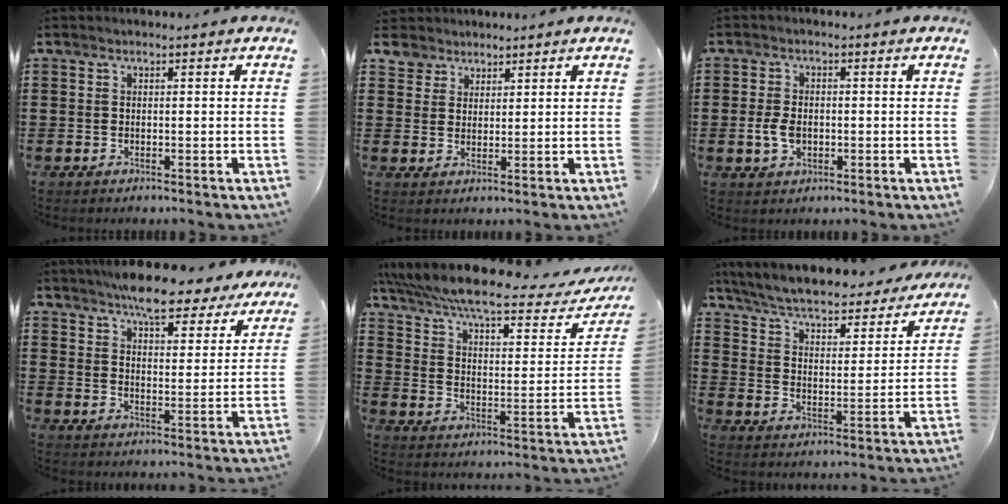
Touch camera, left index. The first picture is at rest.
{"total": 3.8, "force": [2.8, 2.5, 0.1], "torque": [-0.020, 0.005, 0.054]}
{"total": 3.8, "force": [-0.6, 2.5, 2.9], "torque": [-0.077, -0.002, -0.018]}
{"total": 7.0, "force": [6.4, 1.3, 2.6], "torque": [-0.057, -0.028, 0.113]}
{"total": 8.3, "force": [6.8, 0.6, 4.7], "torque": [-0.119, -0.044, 0.111]}
{"total": 5.6, "force": [5.2, 0.3, 2.0], "torque": [-0.064, -0.041, 0.084]}